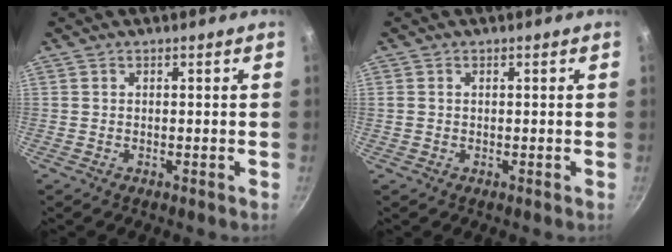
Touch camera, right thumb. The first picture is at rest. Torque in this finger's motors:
{"motor_torque": [0.01, -0.05, -0.52, 0.15, 0.06]}